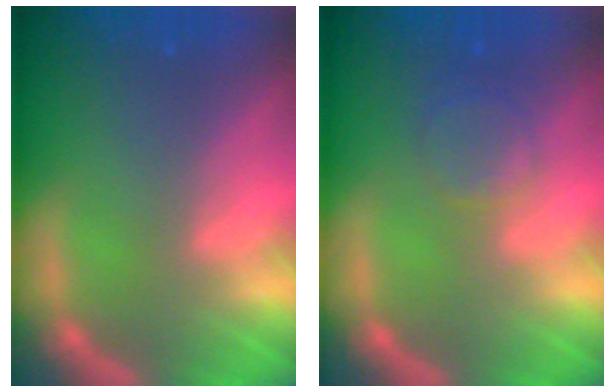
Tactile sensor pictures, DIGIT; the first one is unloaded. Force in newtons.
{"total": 2.9}